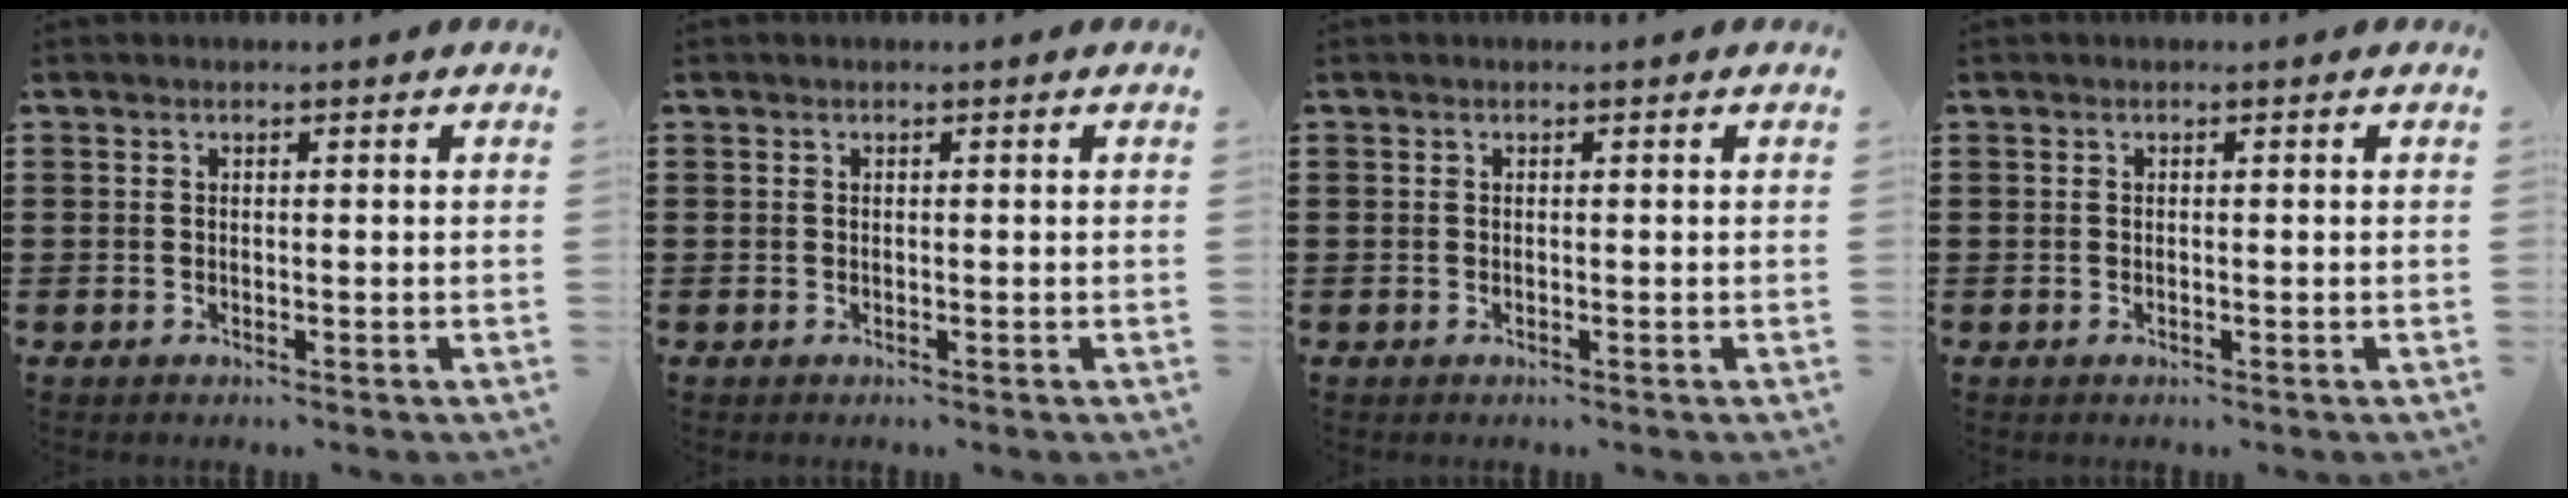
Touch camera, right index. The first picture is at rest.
{"total": 0.0}
{"total": 0.0}
{"total": 0.0}